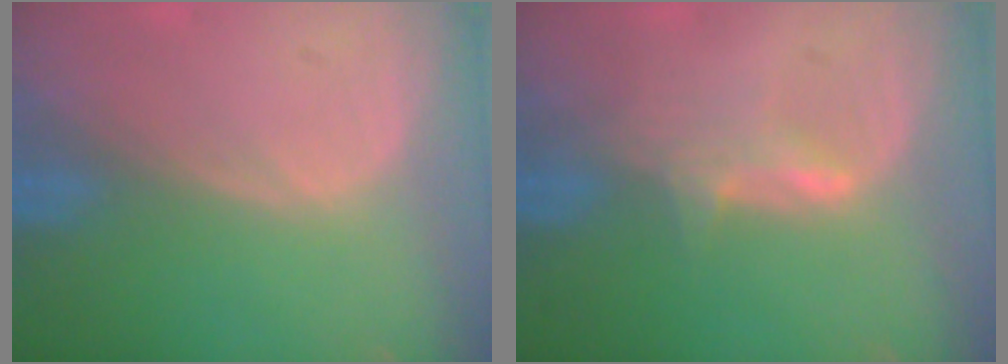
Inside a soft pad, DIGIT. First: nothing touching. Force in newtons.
{"total": 2.9, "press": 2.9, "slide": 0.4}